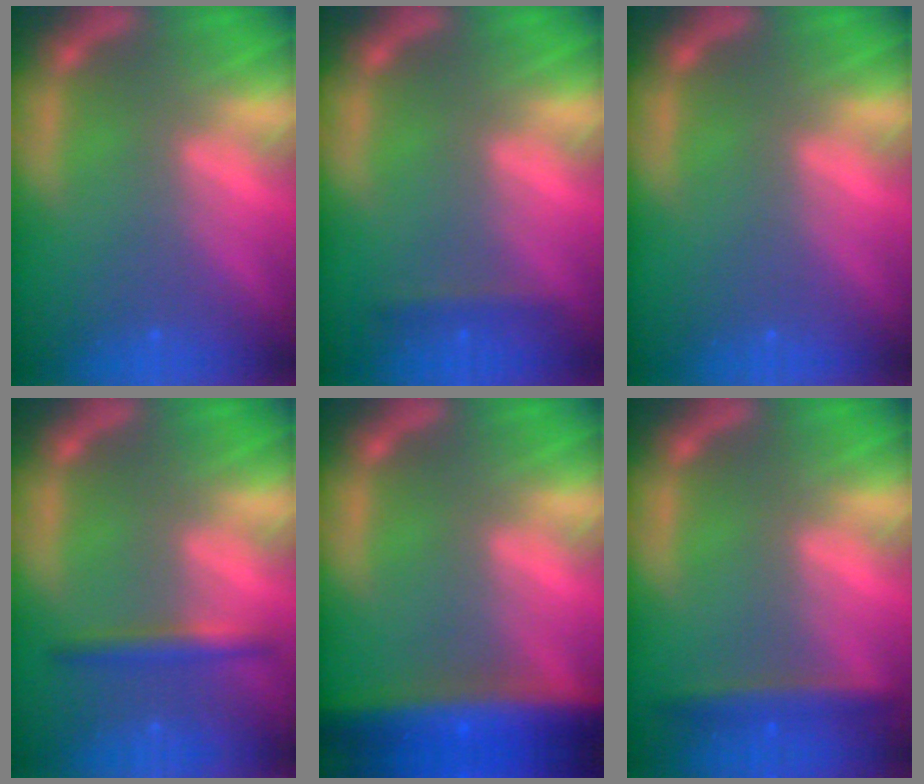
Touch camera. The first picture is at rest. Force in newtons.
{"total": 1.4}
{"total": 0.0}
{"total": 2.4}
{"total": 9.5}
{"total": 2.9}